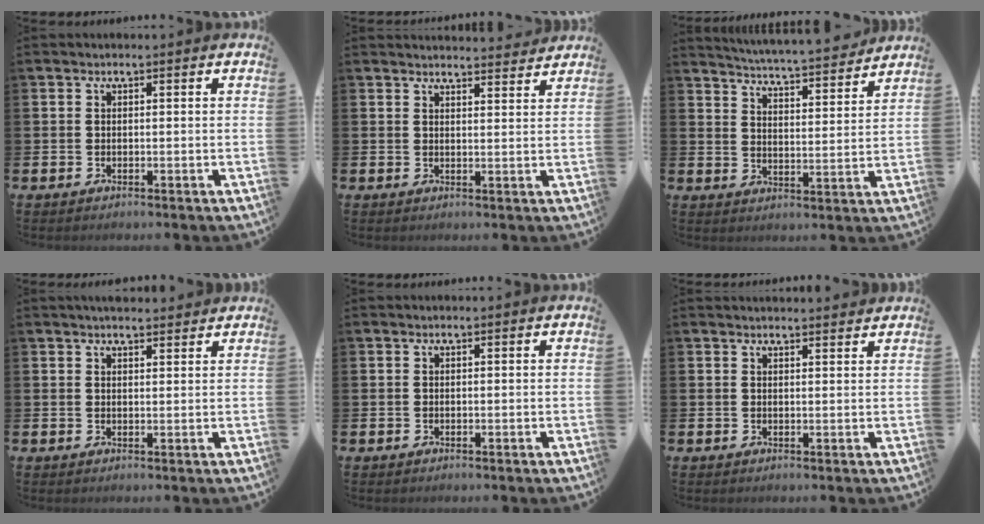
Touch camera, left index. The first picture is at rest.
{"total": 3.1, "force": [3.1, 0.1, -0.1], "torque": [0.009, -0.026, 0.053]}
{"total": 5.6, "force": [5.5, -0.1, 0.8], "torque": [-0.030, -0.049, 0.092]}
{"total": 2.7, "force": [2.6, 0.5, 0.4], "torque": [0.001, -0.013, 0.044]}
{"total": 0.0}
{"total": 1.7, "force": [1.7, 0.1, 0.1], "torque": [0.010, -0.013, 0.028]}